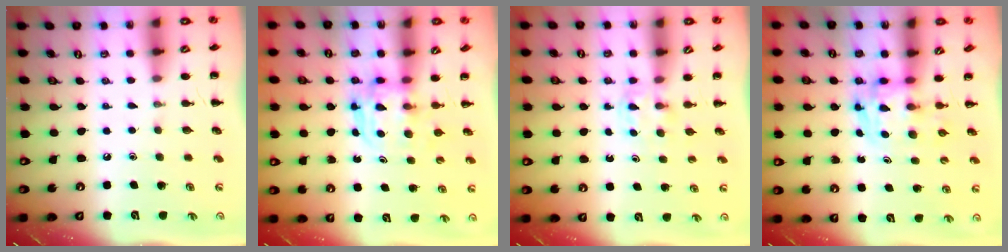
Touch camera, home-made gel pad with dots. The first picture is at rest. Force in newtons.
{"total": 3.6, "press": 3.6, "slide": 0.2}
{"total": 2.7, "press": 2.5, "slide": 1.0}
{"total": 3.7, "press": 3.7, "slide": 0.6}